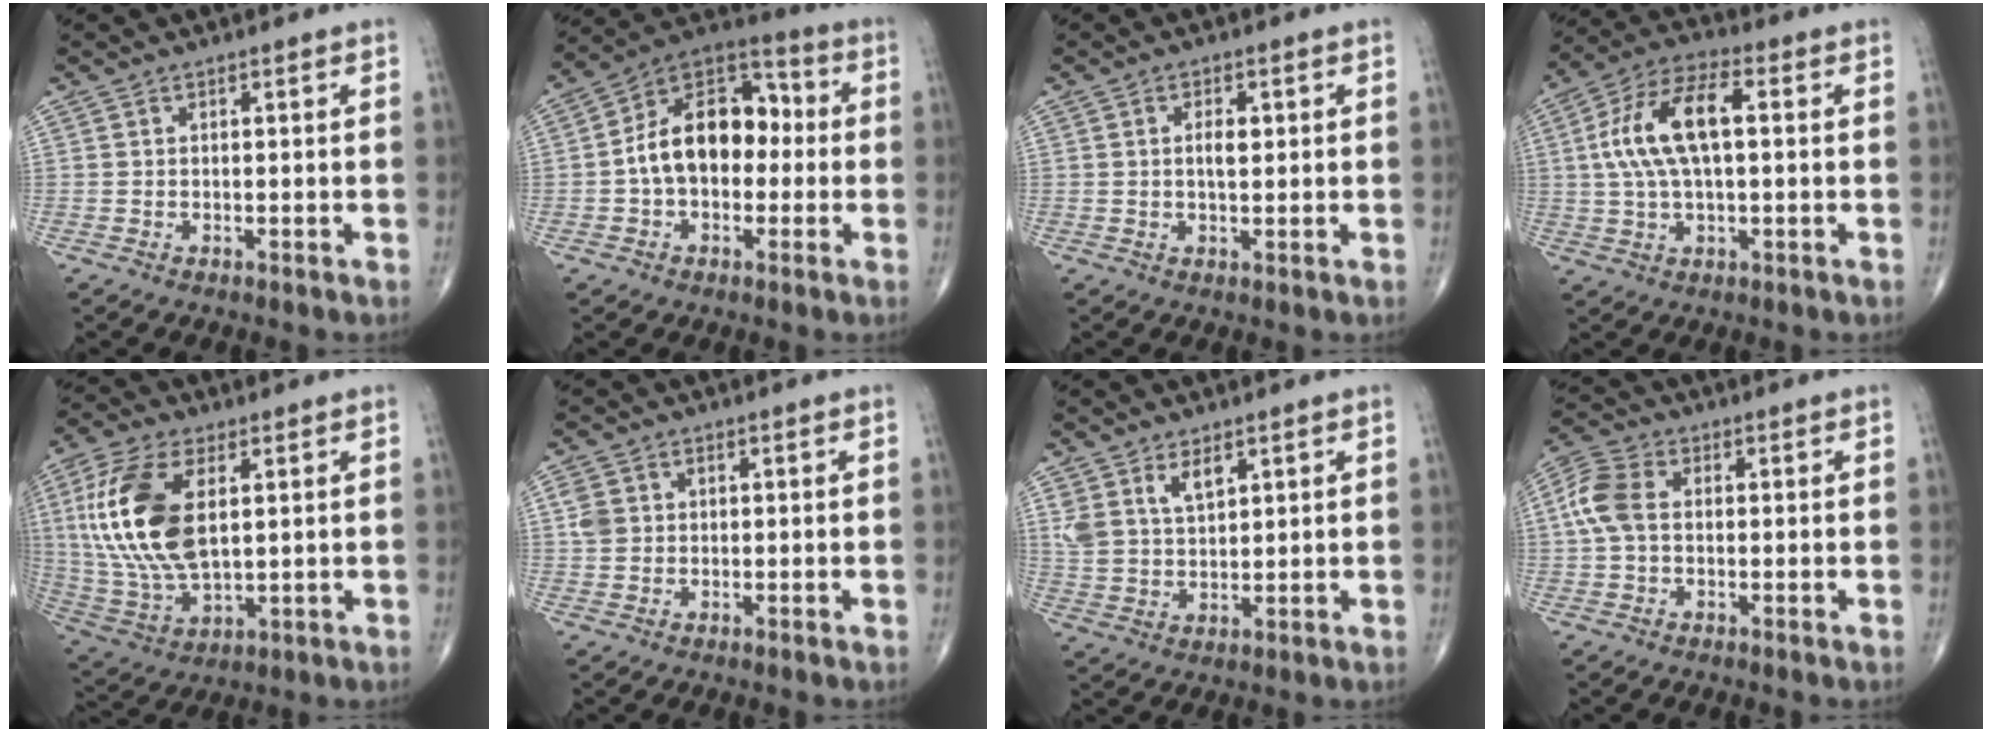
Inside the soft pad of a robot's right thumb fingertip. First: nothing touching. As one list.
[{"total": 15.5, "force": [-0.4, 10.2, 11.7], "torque": [-0.163, 0.046, -0.019]}, {"total": 3.1, "force": [0.6, 1.4, 2.7], "torque": [-0.045, -0.001, 0.010]}, {"total": 13.5, "force": [1.7, 6.1, 11.9], "torque": [-0.237, 0.027, 0.029]}, {"total": 18.8, "force": [3.8, 9.6, 15.7], "torque": [-0.335, -0.013, 0.077]}, {"total": 3.2, "force": [0.6, 2.7, 1.6], "torque": [-0.030, 0.004, 0.012]}, {"total": 6.1, "force": [3.5, 3.2, 4.0], "torque": [-0.067, -0.018, 0.075]}, {"total": 7.1, "force": [0.4, 4.8, 5.3], "torque": [-0.127, 0.021, 0.002]}]